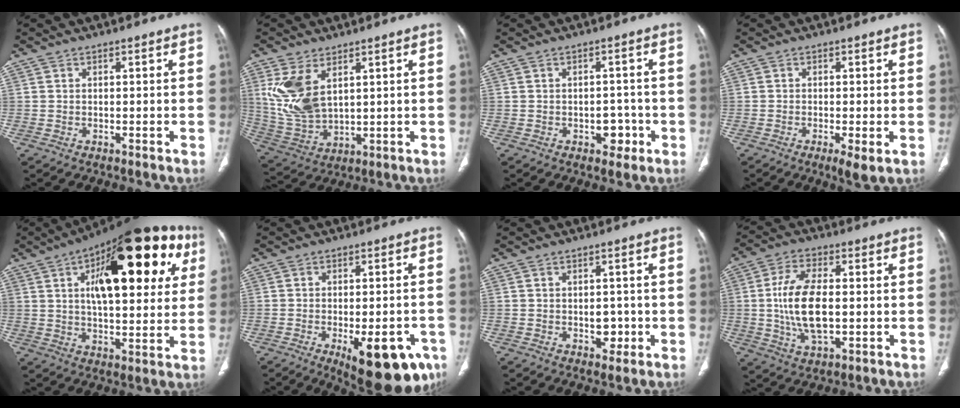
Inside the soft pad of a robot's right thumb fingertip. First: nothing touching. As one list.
[{"total": 11.2, "force": [4.2, 6.2, 8.3], "torque": [-0.174, -0.016, 0.102]}, {"total": 3.9, "force": [-1.5, 2.8, 2.3], "torque": [-0.005, 0.012, -0.017]}, {"total": 3.6, "force": [-1.2, 0.8, 3.4], "torque": [-0.064, -0.012, -0.022]}, {"total": 28.1, "force": [9.2, 11.9, 23.8], "torque": [-0.308, 0.012, 0.130]}, {"total": 16.3, "force": [-7.4, 6.7, 12.9], "torque": [-0.116, 0.015, -0.082]}, {"total": 3.4, "force": [-0.7, 2.5, 2.2], "torque": [-0.009, 0.005, -0.005]}, {"total": 12.6, "force": [-0.3, 6.3, 10.9], "torque": [-0.210, 0.000, -0.002]}]